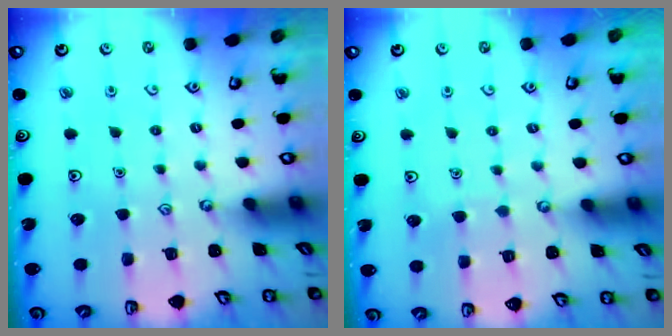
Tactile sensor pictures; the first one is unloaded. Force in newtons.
{"total": 1.5, "press": 1.5, "slide": 0.2}